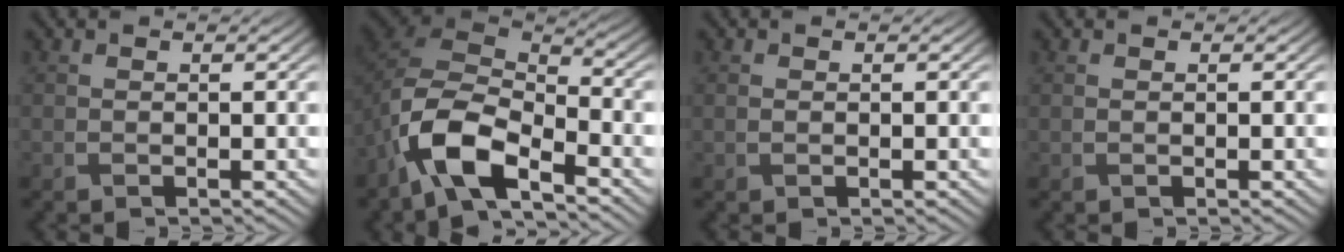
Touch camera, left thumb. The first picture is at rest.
{"total": 10.6, "force": [-6.0, 4.8, 7.2], "torque": [-0.149, -0.012, -0.130]}
{"total": 0.7, "force": [0.0, 0.5, 0.5], "torque": [-0.011, 0.000, 0.000]}
{"total": 0.0}